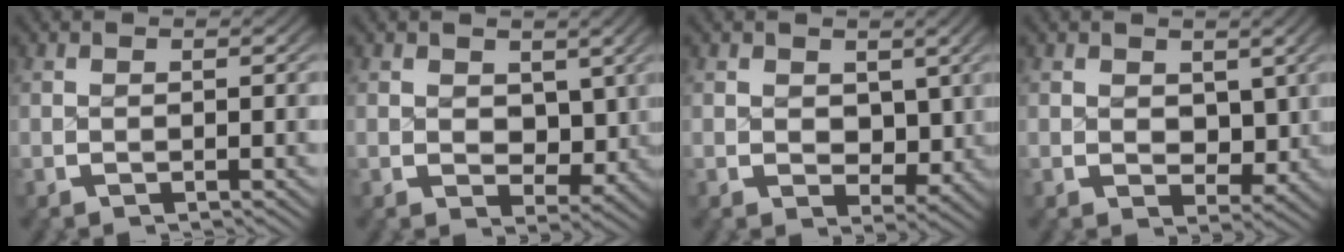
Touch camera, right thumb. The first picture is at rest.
{"total": 4.0, "force": [1.2, 3.0, 2.5], "torque": [-0.042, -0.027, 0.033]}
{"total": 3.8, "force": [1.1, 2.8, 2.3], "torque": [-0.041, -0.027, 0.031]}
{"total": 3.3, "force": [1.1, 2.4, 2.0], "torque": [-0.033, -0.025, 0.031]}